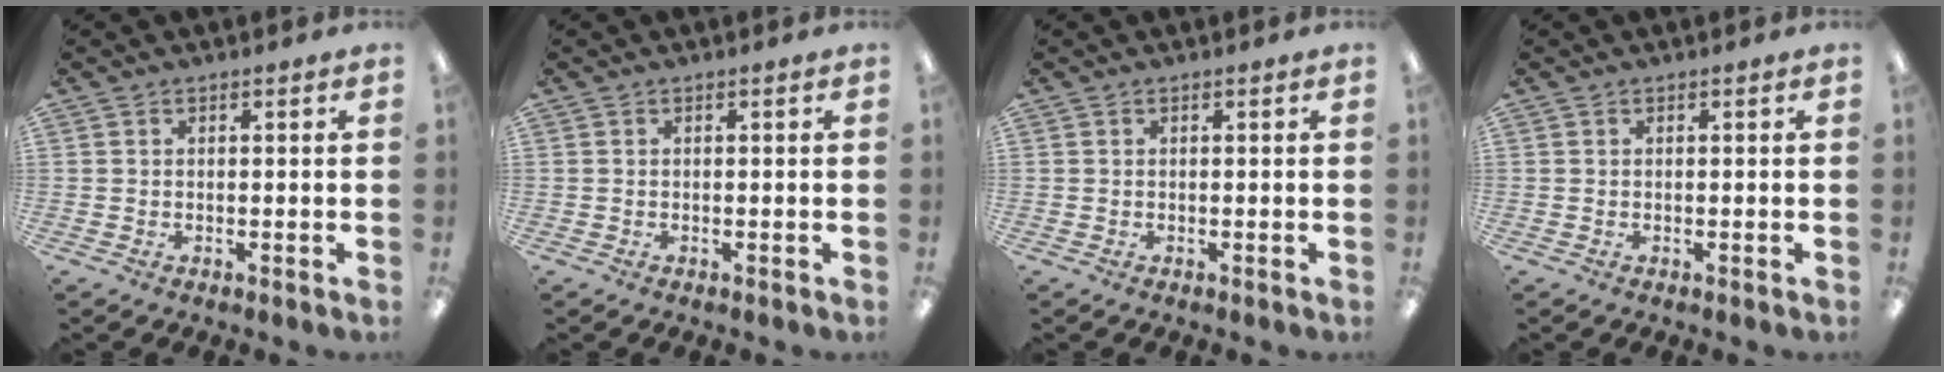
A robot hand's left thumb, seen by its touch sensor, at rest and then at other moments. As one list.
[{"total": 0.0}, {"total": 0.0}, {"total": 0.0}]